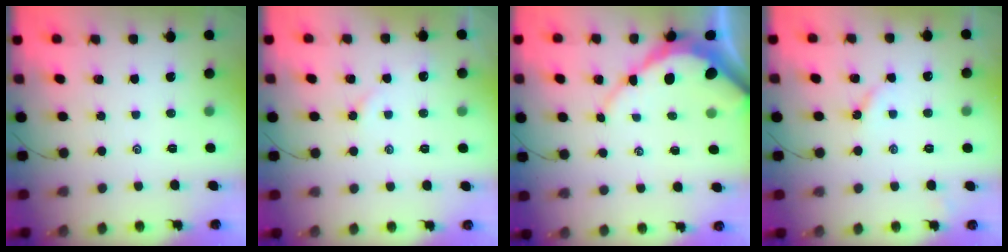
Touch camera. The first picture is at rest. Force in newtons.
{"total": 2.2, "press": 2.1, "slide": 0.5}
{"total": 8.5, "press": 8.4, "slide": 0.9}
{"total": 2.5, "press": 2.4, "slide": 0.5}